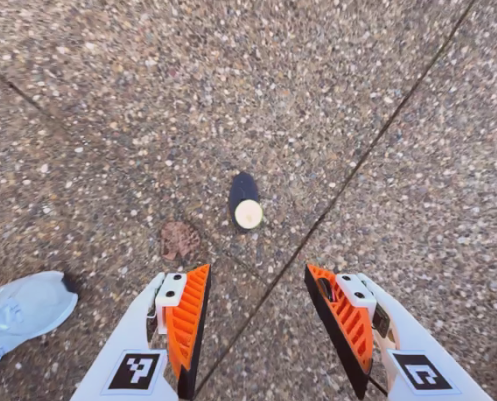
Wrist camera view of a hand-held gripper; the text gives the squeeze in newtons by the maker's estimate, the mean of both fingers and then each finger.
{"total": 0.0}